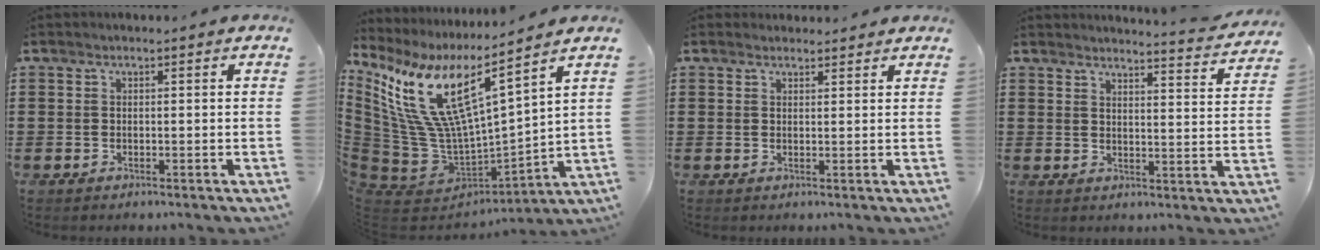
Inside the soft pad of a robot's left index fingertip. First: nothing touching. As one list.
[{"total": 13.1, "force": [7.4, 4.5, 9.8], "torque": [-0.238, -0.061, 0.123]}, {"total": 1.6, "force": [1.5, 0.4, 0.2], "torque": [-0.006, 0.002, 0.030]}, {"total": 3.6, "force": [3.5, -0.4, 0.6], "torque": [-0.022, -0.028, 0.058]}]